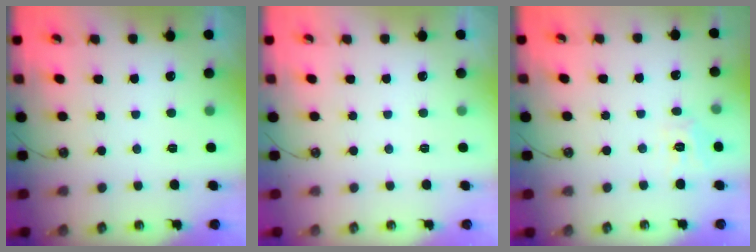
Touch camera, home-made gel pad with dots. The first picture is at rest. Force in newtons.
{"total": 0.0}
{"total": 5.5, "press": 5.5, "slide": 0.2}